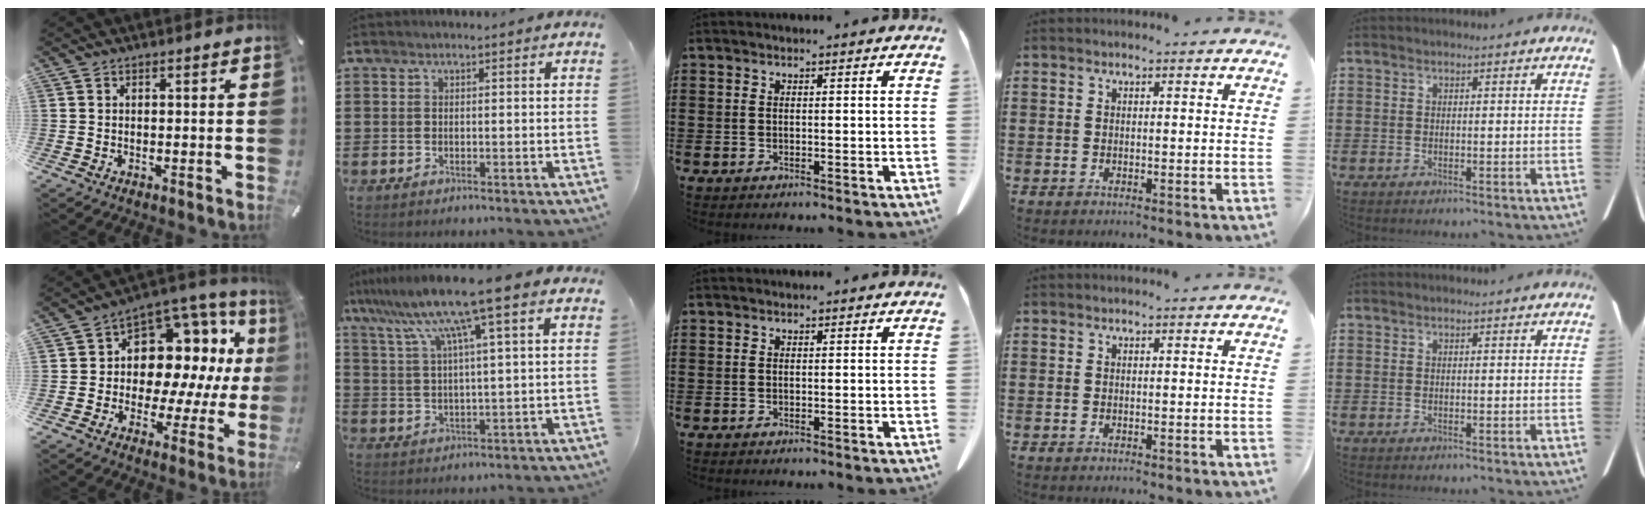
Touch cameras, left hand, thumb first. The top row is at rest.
{"thumb": {"total": 12.5, "force": [3.6, 9.8, 6.8], "torque": [-0.102, -0.056, 0.073]}, "index": {"total": 11.0, "force": [7.1, -0.3, 8.3], "torque": [-0.188, -0.018, 0.117]}}